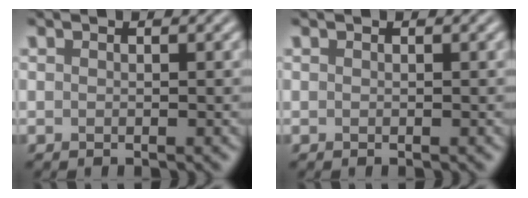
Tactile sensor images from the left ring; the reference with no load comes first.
{"total": 0.0}